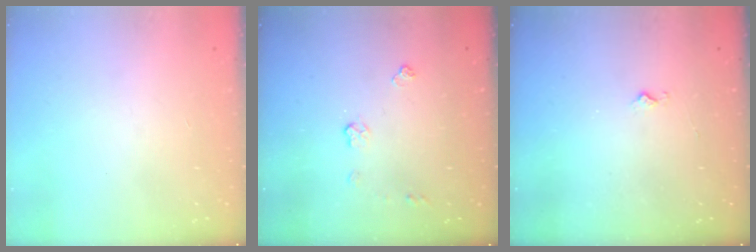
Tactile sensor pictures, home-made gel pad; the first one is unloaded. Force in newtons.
{"total": 5.2, "press": 5.1, "slide": 0.1}
{"total": 3.1, "press": 3.1, "slide": 0.3}